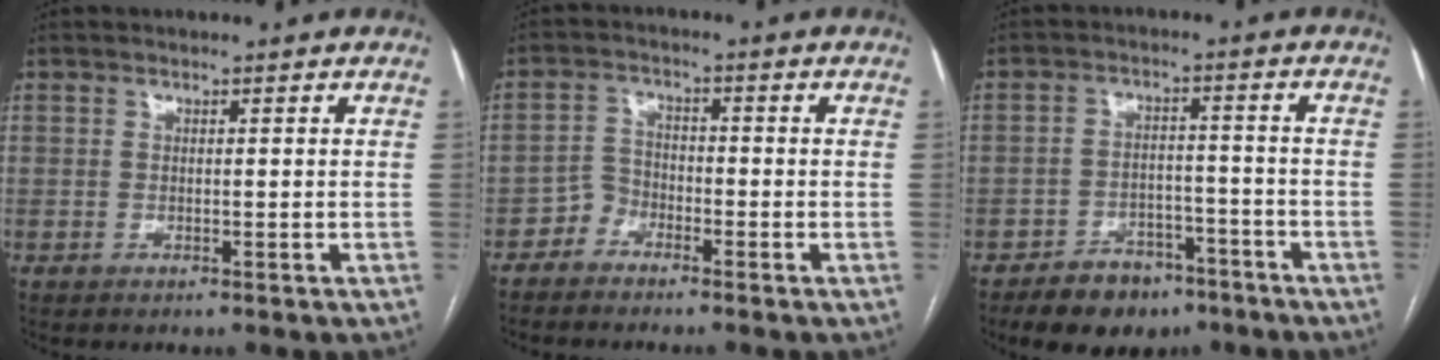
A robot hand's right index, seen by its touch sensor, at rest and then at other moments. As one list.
[{"total": 2.8, "force": [-2.2, 1.7, 0.0], "torque": [0.006, 0.007, -0.045]}, {"total": 8.8, "force": [-6.4, 4.8, 3.6], "torque": [-0.058, 0.009, -0.097]}]